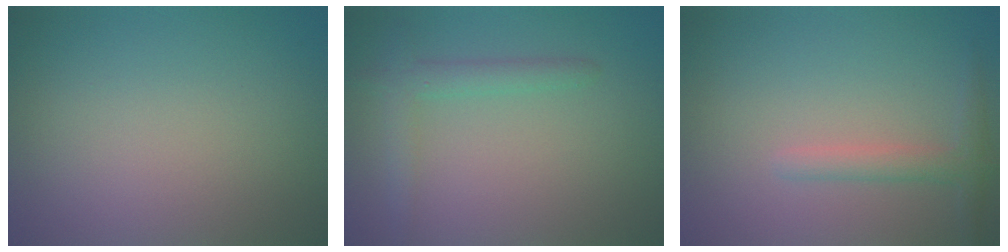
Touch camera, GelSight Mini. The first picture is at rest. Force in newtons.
{"total": 2.3, "press": 2.3, "slide": 0.1}
{"total": 1.9, "press": 1.9, "slide": 0.1}